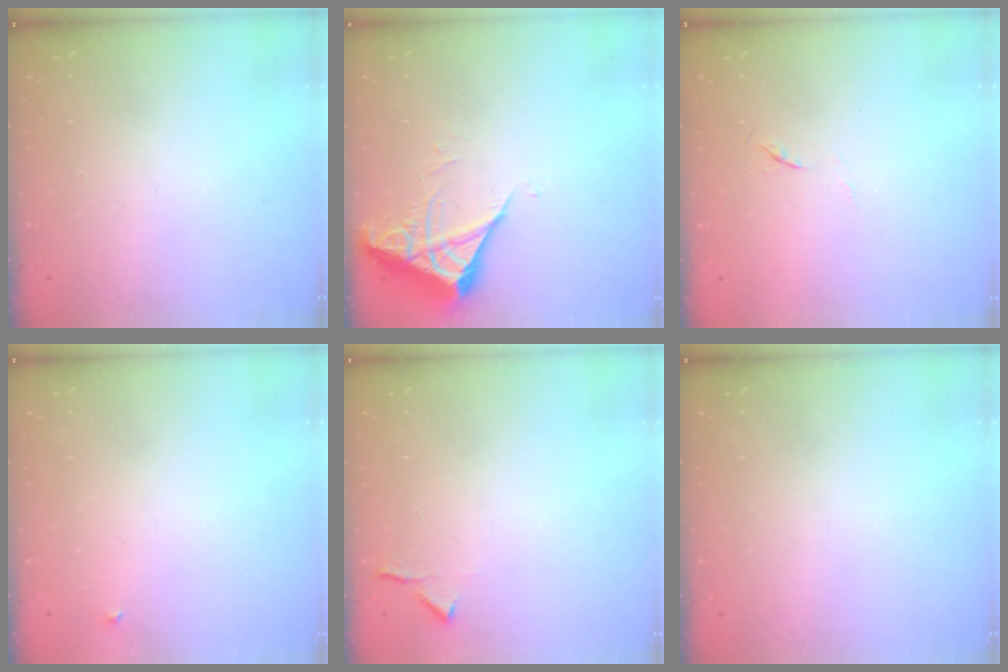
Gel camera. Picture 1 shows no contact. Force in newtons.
{"total": 5.4, "press": 5.3, "slide": 0.6}
{"total": 4.0, "press": 4.0, "slide": 0.6}
{"total": 3.0, "press": 3.0, "slide": 0.4}
{"total": 4.2, "press": 4.1, "slide": 0.6}
{"total": 0.0}